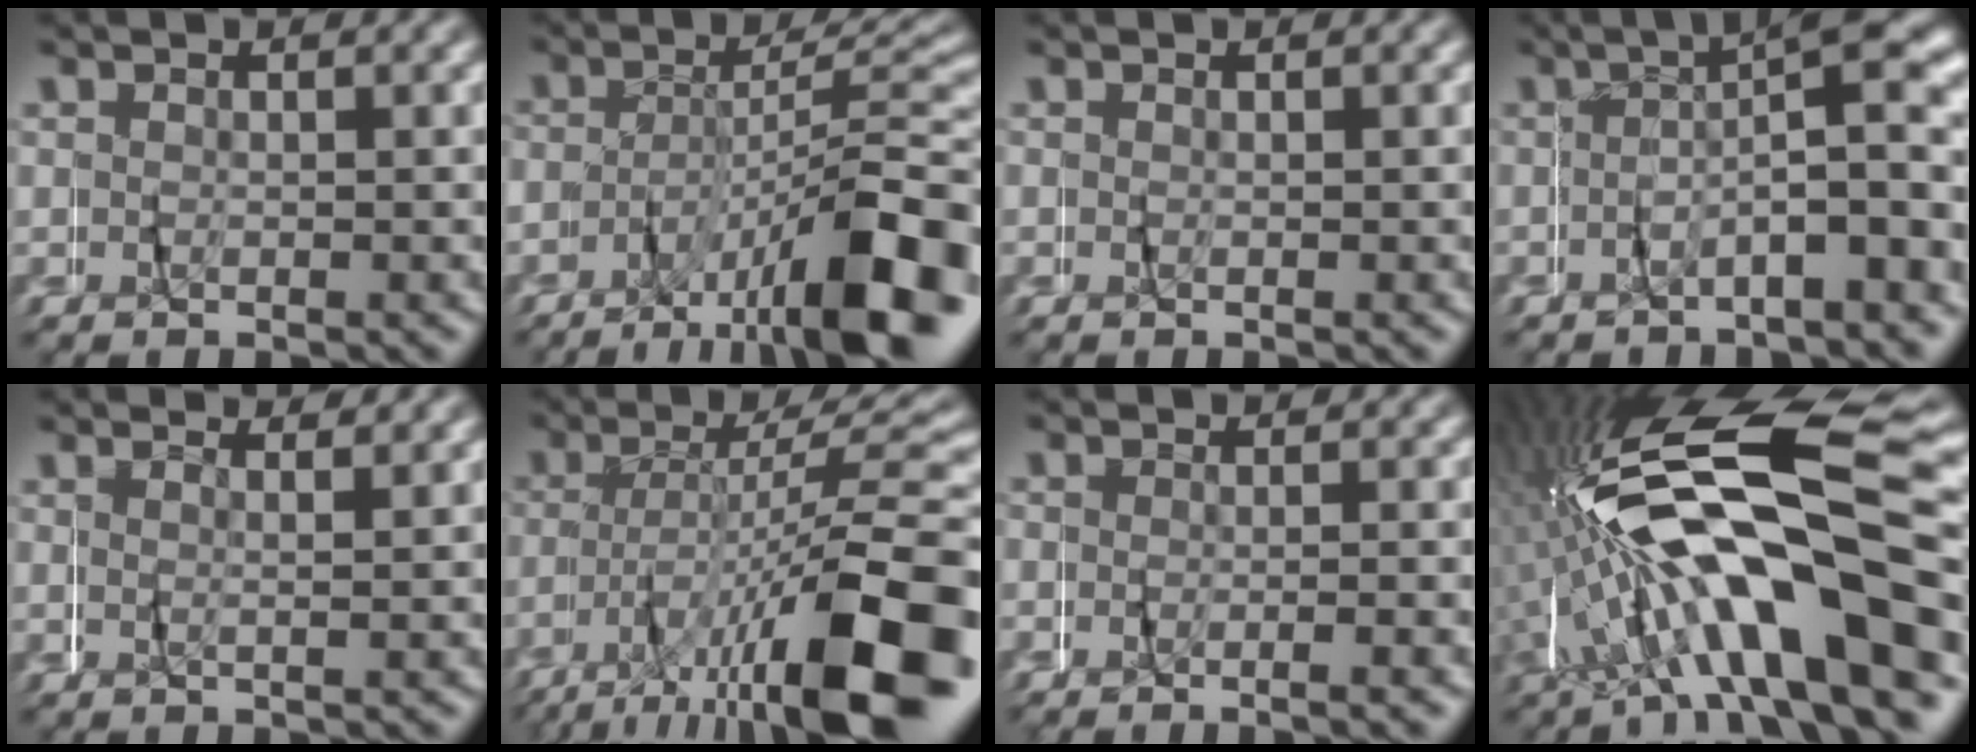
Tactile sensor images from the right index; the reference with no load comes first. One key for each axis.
{"total": 10.6, "fx": -6.7, "fy": 2.7, "fz": 7.7, "tx": -0.105, "ty": 0.007, "tz": -0.102}
{"total": 0.0}
{"total": 5.6, "fx": -1.0, "fy": 0.3, "fz": 5.5, "tx": -0.060, "ty": 0.030, "tz": -0.025}
{"total": 1.3, "fx": 0.6, "fy": -1.1, "fz": 0.4, "tx": -0.017, "ty": 0.002, "tz": 0.011}
{"total": 11.9, "fx": -5.3, "fy": 3.0, "fz": 10.3, "tx": -0.147, "ty": -0.001, "tz": -0.070}
{"total": 1.7, "fx": -1.5, "fy": -0.5, "fz": 0.5, "tx": -0.018, "ty": 0.003, "tz": -0.030}
{"total": 16.6, "fx": -0.3, "fy": 7.5, "fz": 14.8, "tx": -0.307, "ty": -0.007, "tz": 0.008}